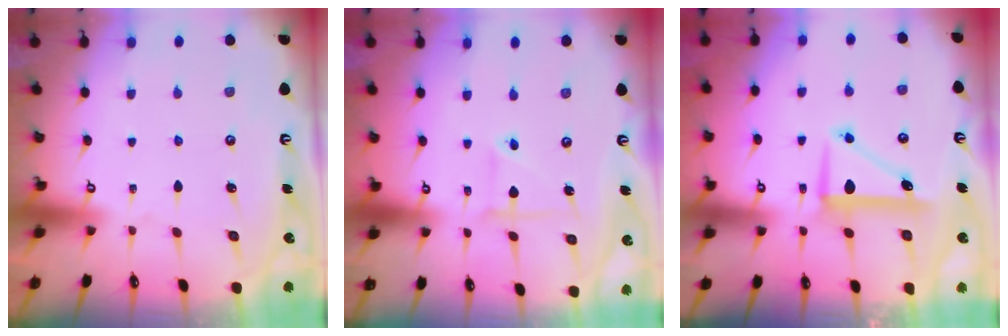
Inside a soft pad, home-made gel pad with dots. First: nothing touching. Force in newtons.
{"total": 3.3, "press": 3.3, "slide": 0.3}
{"total": 8.7, "press": 8.7, "slide": 1.0}